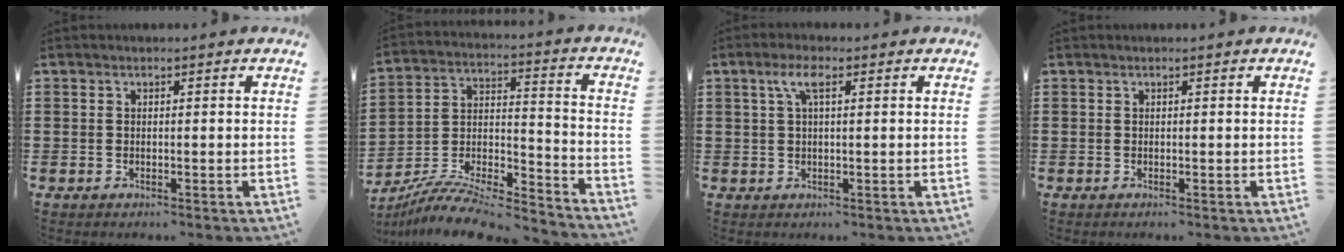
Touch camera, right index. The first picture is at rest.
{"total": 9.3, "force": [-8.4, 1.5, 3.7], "torque": [-0.068, 0.009, -0.168]}
{"total": 3.4, "force": [1.3, 1.0, 3.0], "torque": [-0.065, 0.010, 0.019]}
{"total": 0.0}